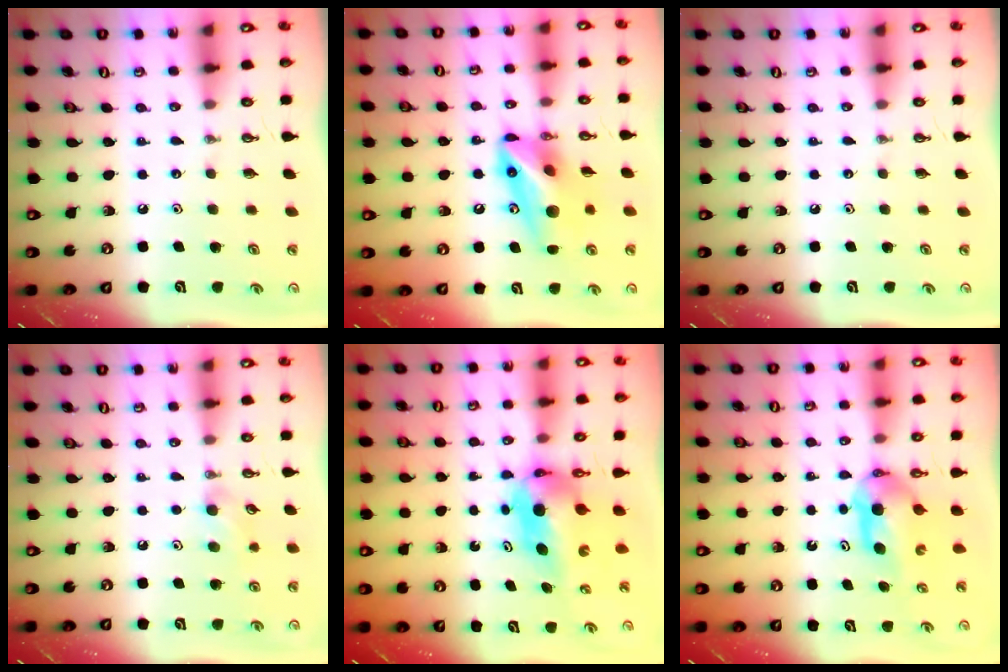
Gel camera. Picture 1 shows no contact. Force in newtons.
{"total": 11.1, "press": 11.0, "slide": 1.9}
{"total": 0.0}
{"total": 7.5, "press": 7.4, "slide": 1.4}
{"total": 5.6, "press": 5.6, "slide": 0.3}
{"total": 6.7, "press": 6.6, "slide": 1.5}